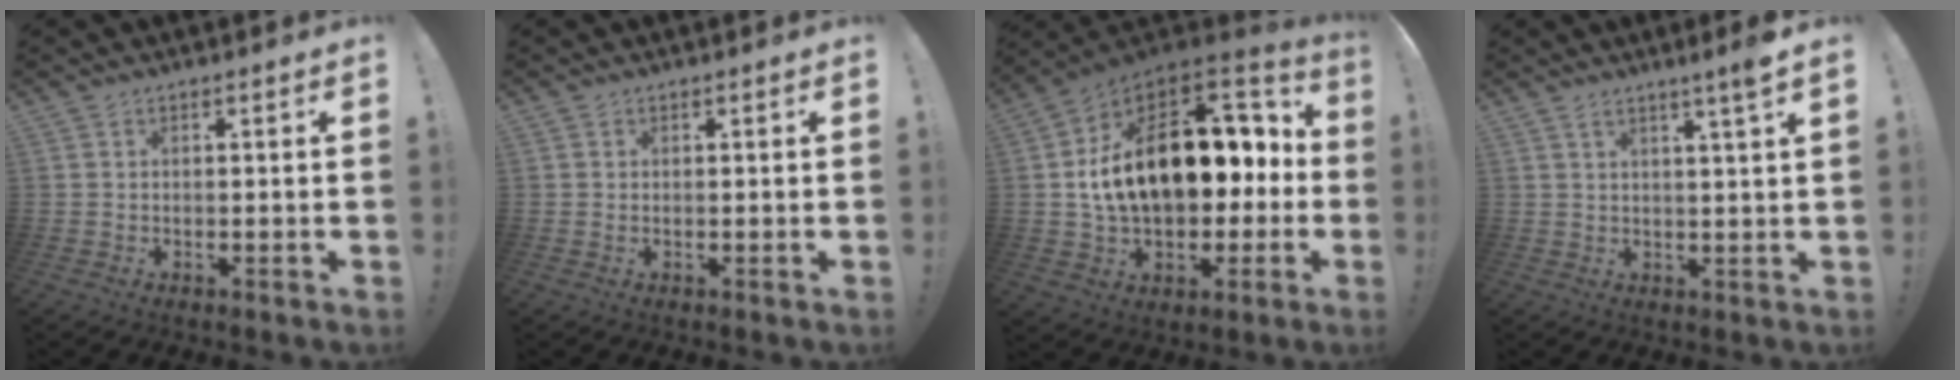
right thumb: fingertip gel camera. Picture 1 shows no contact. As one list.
[{"total": 0.0}, {"total": 24.8, "force": [2.8, 15.1, 19.4], "torque": [-0.320, 0.007, 0.067]}, {"total": 4.9, "force": [2.8, -0.8, 3.9], "torque": [-0.058, -0.018, 0.041]}]